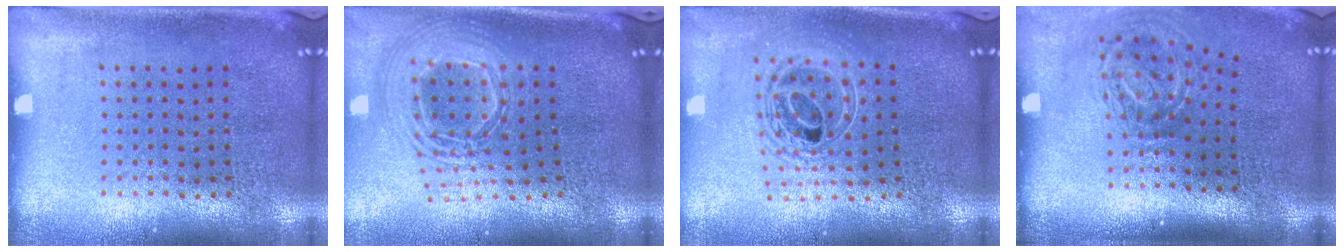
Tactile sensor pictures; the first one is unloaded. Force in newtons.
{"total": 2.5, "press": 1.9, "slide": 1.7}
{"total": 2.0, "press": 1.5, "slide": 1.3}
{"total": 2.0, "press": 1.3, "slide": 1.6}